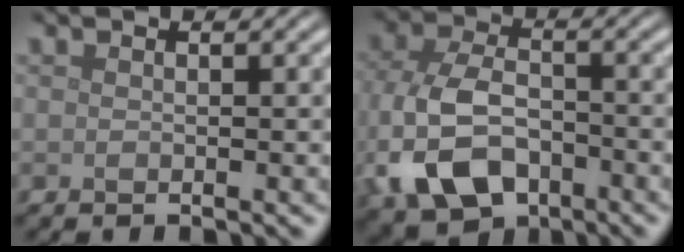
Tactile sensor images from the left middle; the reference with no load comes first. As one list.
[{"total": 8.6, "force": [-3.6, 5.6, 5.5], "torque": [-0.124, -0.007, -0.076]}]